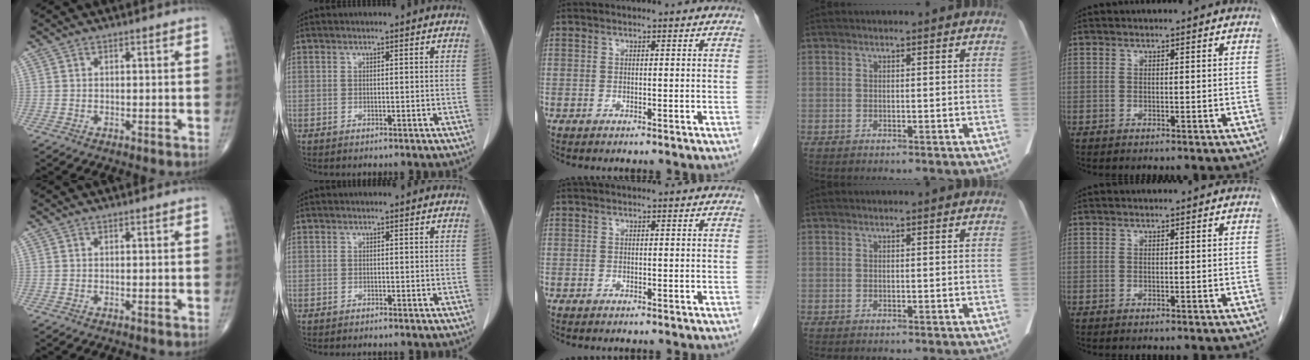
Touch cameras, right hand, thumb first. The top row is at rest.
{}